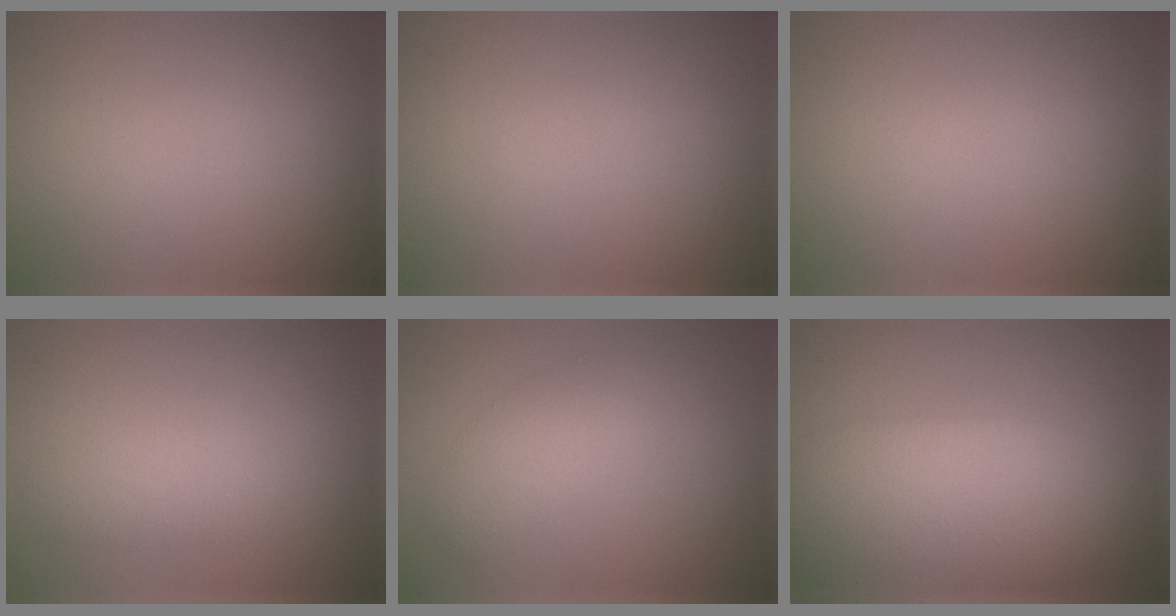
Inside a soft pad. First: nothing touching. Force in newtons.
{"total": 0.0}
{"total": 0.0}
{"total": 2.3, "press": 2.3, "slide": 0.1}
{"total": 2.7, "press": 2.7, "slide": 0.1}
{"total": 11.8, "press": 11.7, "slide": 0.7}